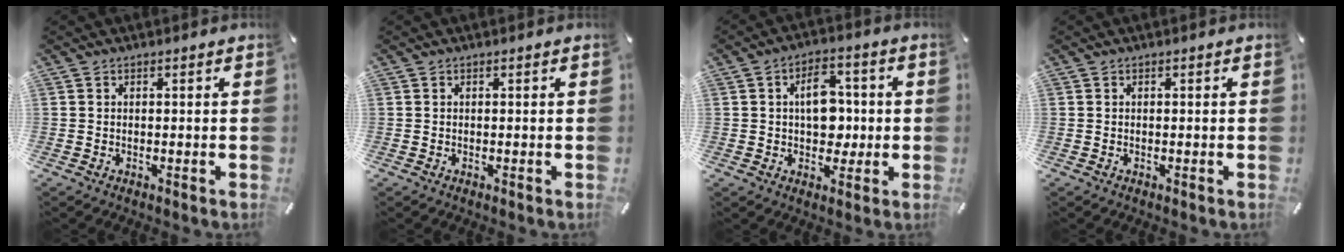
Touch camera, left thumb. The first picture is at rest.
{"total": 0.0}
{"total": 9.4, "force": [0.7, 6.5, 6.8], "torque": [-0.083, 0.002, 0.008]}
{"total": 0.0}